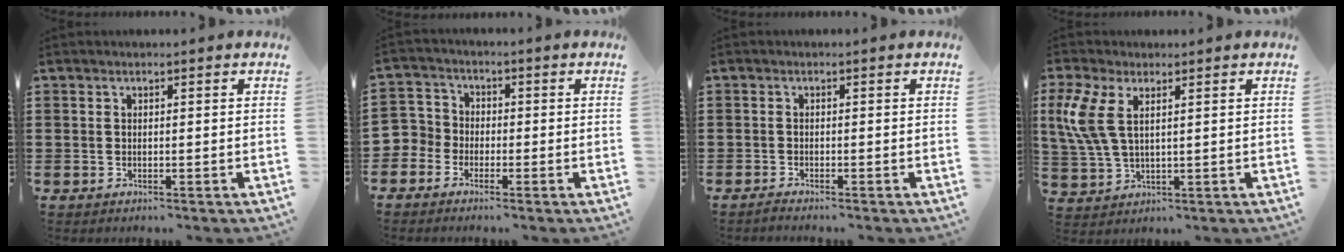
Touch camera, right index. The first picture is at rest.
{"total": 3.9, "force": [-2.3, 3.1, 0.3], "torque": [-0.036, 0.004, -0.057]}
{"total": 1.0, "force": [-1.0, -0.1, 0.0], "torque": [-0.001, -0.002, -0.020]}
{"total": 6.6, "force": [2.5, 2.9, 5.3], "torque": [-0.149, -0.004, 0.034]}